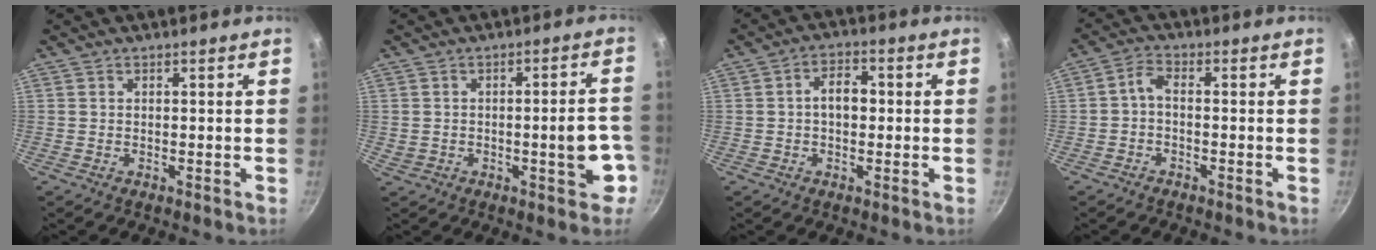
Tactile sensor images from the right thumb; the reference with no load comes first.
{"total": 8.3, "force": [-2.0, 3.5, 7.3], "torque": [-0.069, 0.030, -0.018]}
{"total": 5.0, "force": [0.2, 3.3, 3.8], "torque": [-0.041, 0.018, -0.005]}
{"total": 3.0, "force": [-1.2, 1.5, 2.3], "torque": [-0.055, 0.020, -0.030]}